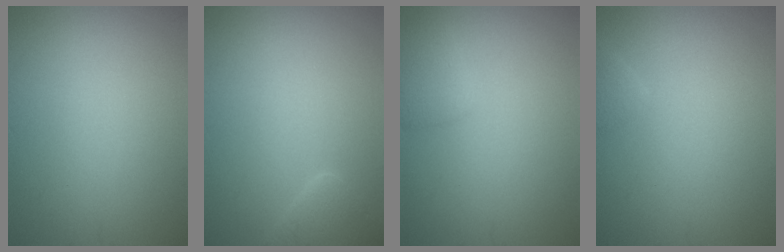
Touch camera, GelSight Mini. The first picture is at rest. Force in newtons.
{"total": 2.8, "press": 2.8, "slide": 0.1}
{"total": 1.6, "press": 1.6, "slide": 0.1}
{"total": 0.9, "press": 0.9, "slide": 0.1}